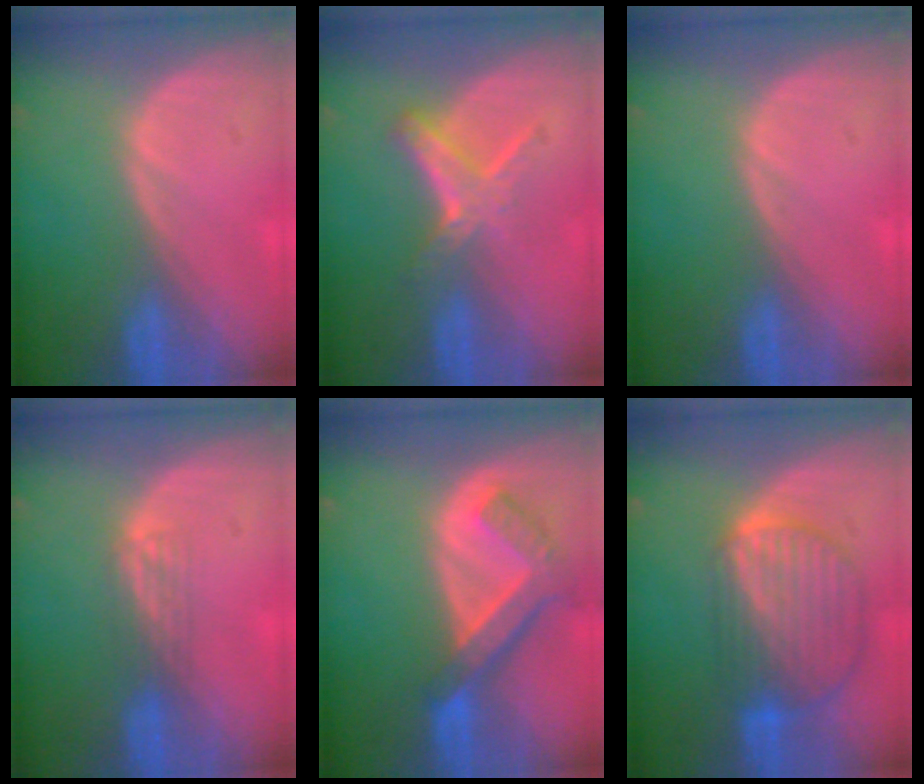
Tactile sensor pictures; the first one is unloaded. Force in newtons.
{"total": 5.8, "press": 5.2, "slide": 2.7}
{"total": 0.0}
{"total": 2.2, "press": 1.8, "slide": 1.2}
{"total": 7.7, "press": 6.6, "slide": 3.9}
{"total": 9.7, "press": 8.2, "slide": 5.2}